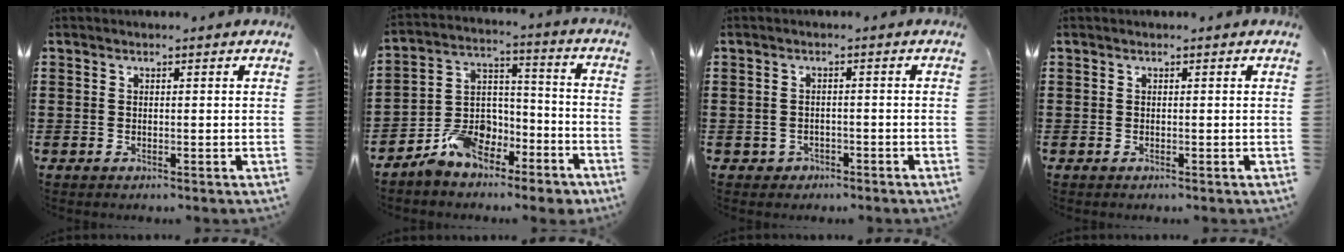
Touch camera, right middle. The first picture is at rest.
{"total": 8.8, "force": [-6.8, 4.9, 2.6], "torque": [-0.063, 0.025, -0.131]}
{"total": 1.2, "force": [-0.9, 0.8, 0.1], "torque": [-0.006, 0.001, -0.023]}
{"total": 0.0}